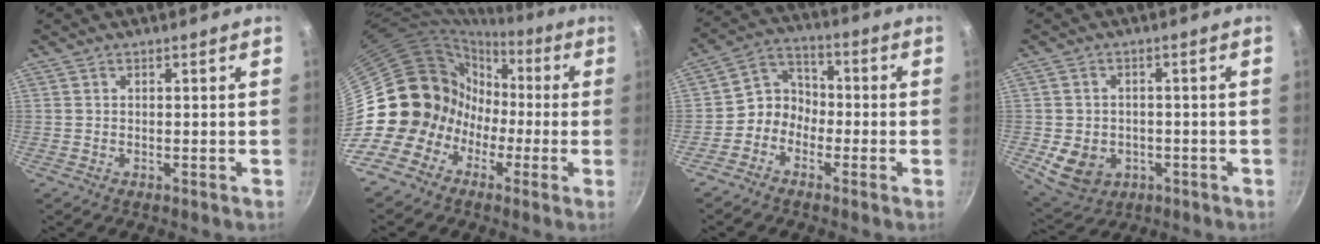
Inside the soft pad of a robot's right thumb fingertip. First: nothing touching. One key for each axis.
{"total": 12.0, "fx": -3.5, "fy": 11.1, "fz": 3.1, "tx": 0.016, "ty": 0.063, "tz": -0.067}
{"total": 6.5, "fx": -2.6, "fy": 5.5, "fz": 2.4, "tx": -0.008, "ty": 0.041, "tz": -0.067}
{"total": 8.8, "fx": -2.4, "fy": 7.0, "fz": 4.7, "tx": -0.067, "ty": 0.005, "tz": -0.022}